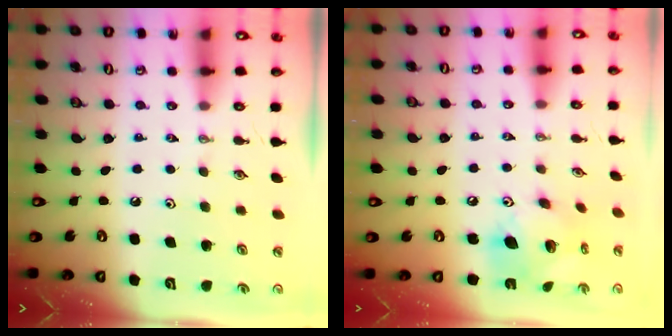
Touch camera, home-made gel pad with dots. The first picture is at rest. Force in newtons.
{"total": 13.5, "press": 13.5, "slide": 0.9}